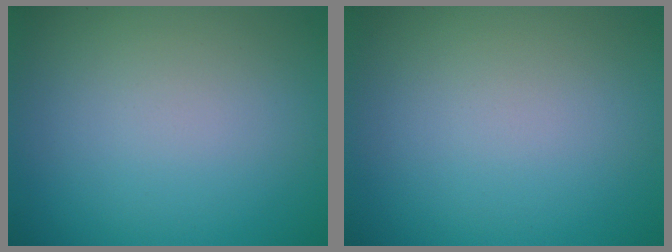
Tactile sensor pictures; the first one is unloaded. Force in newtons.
{"total": 0.0}